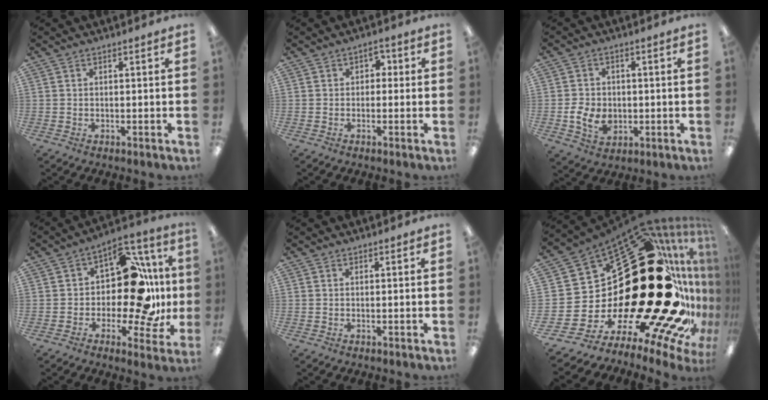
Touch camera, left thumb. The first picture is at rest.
{"total": 2.3, "force": [0.0, 1.9, 1.2], "torque": [-0.017, 0.008, -0.005]}
{"total": 7.5, "force": [-1.6, 5.9, 4.3], "torque": [-0.075, 0.009, -0.027]}
{"total": 20.4, "force": [3.0, 11.2, 16.7], "torque": [-0.233, -0.007, 0.053]}
{"total": 0.0}
{"total": 63.6, "force": [3.6, 33.1, 54.2], "torque": [-0.625, -0.115, 0.241]}